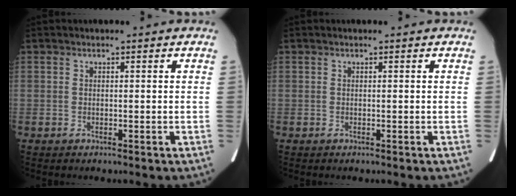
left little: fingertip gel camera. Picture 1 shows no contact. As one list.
[{"total": 0.0}]